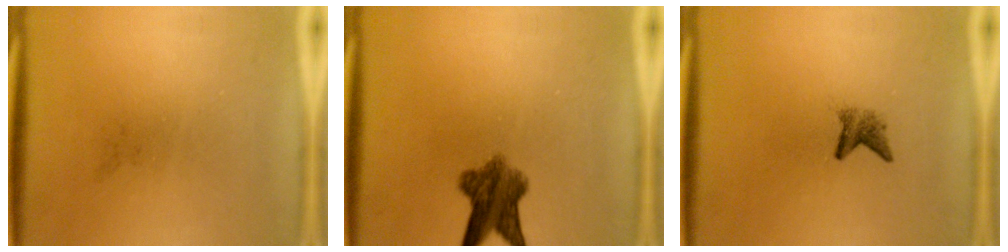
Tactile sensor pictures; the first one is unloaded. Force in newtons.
{"total": 7.0}
{"total": 2.0}